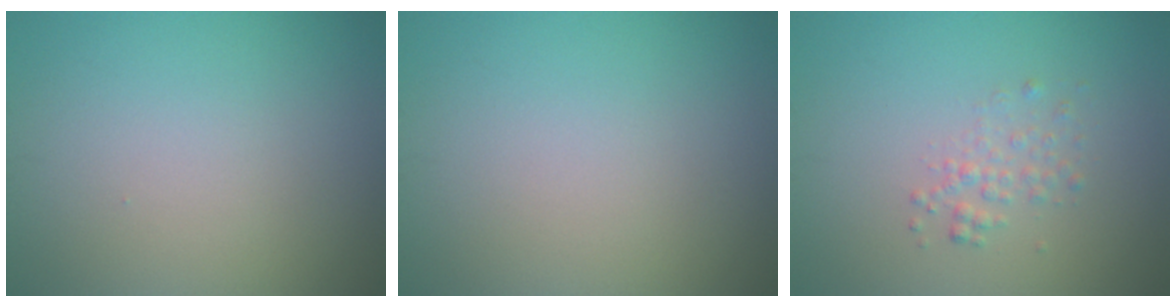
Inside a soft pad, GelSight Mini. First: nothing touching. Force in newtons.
{"total": 0.0}
{"total": 1.4, "press": 1.4, "slide": 0.1}